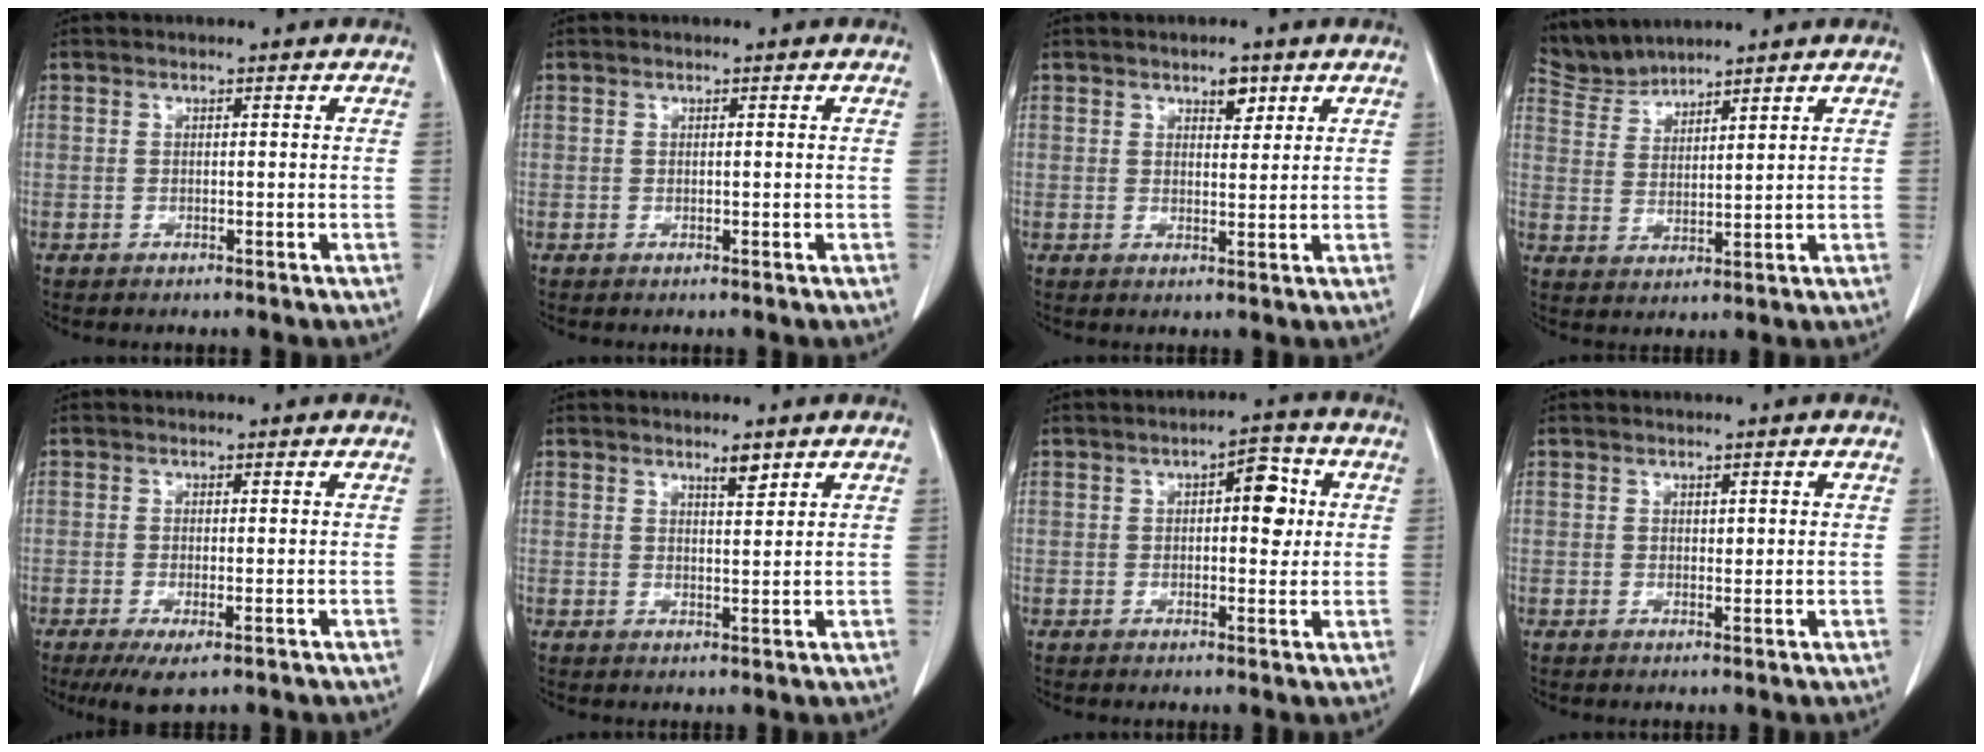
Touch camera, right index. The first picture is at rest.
{"total": 0.0}
{"total": 2.6, "force": [1.6, 1.2, 1.7], "torque": [-0.023, -0.001, 0.027]}
{"total": 4.6, "force": [4.6, -0.3, -0.1], "torque": [-0.008, 0.004, 0.102]}
{"total": 4.1, "force": [-2.1, 0.9, 3.4], "torque": [-0.058, -0.012, -0.032]}
{"total": 2.3, "force": [1.8, 0.3, 1.5], "torque": [-0.029, -0.002, 0.031]}
{"total": 5.3, "force": [1.1, 2.3, 4.7], "torque": [-0.061, 0.017, 0.012]}
{"total": 1.1, "force": [0.4, 0.6, 0.8], "torque": [-0.009, -0.001, 0.008]}